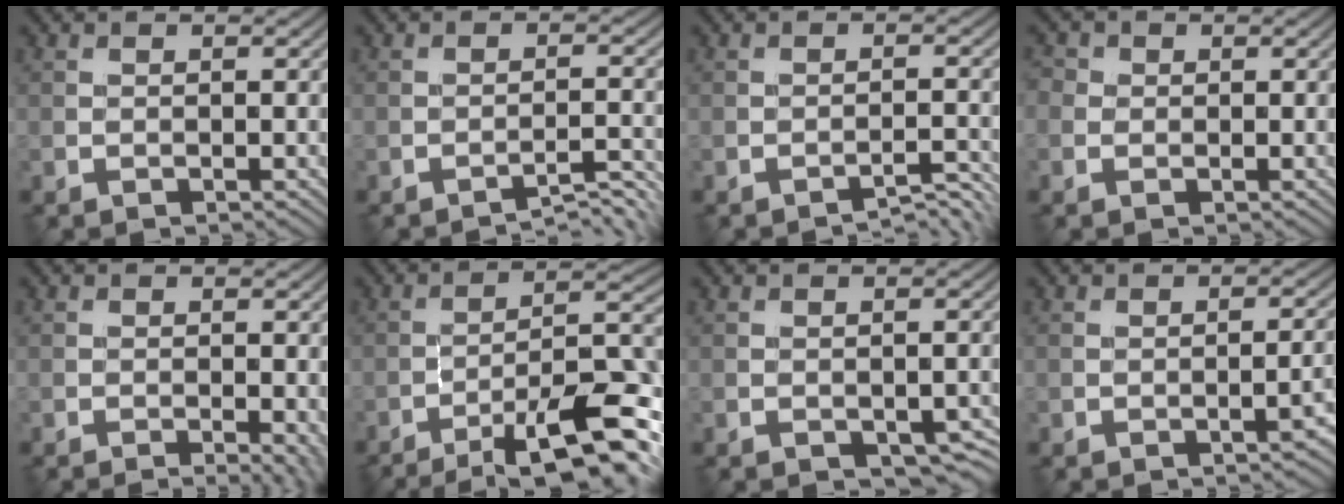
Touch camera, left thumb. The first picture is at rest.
{"total": 3.8, "force": [-3.3, 0.3, 1.8], "torque": [-0.025, 0.013, -0.054]}
{"total": 3.0, "force": [-2.7, 0.3, 1.3], "torque": [-0.012, 0.010, -0.046]}
{"total": 1.4, "force": [0.1, 1.3, 0.4], "torque": [-0.007, 0.002, -0.009]}
{"total": 2.8, "force": [-1.1, 0.5, 2.5], "torque": [-0.030, 0.001, -0.016]}
{"total": 14.8, "force": [-9.5, 3.4, 10.8], "torque": [-0.164, 0.011, -0.150]}
{"total": 3.3, "force": [-1.6, 1.9, 2.2], "torque": [-0.031, -0.011, -0.008]}
{"total": 3.6, "force": [-1.4, 1.0, 3.1], "torque": [-0.033, 0.007, -0.019]}